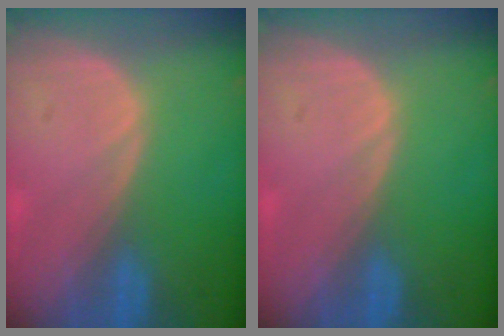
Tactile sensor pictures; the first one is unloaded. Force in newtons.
{"total": 0.0}